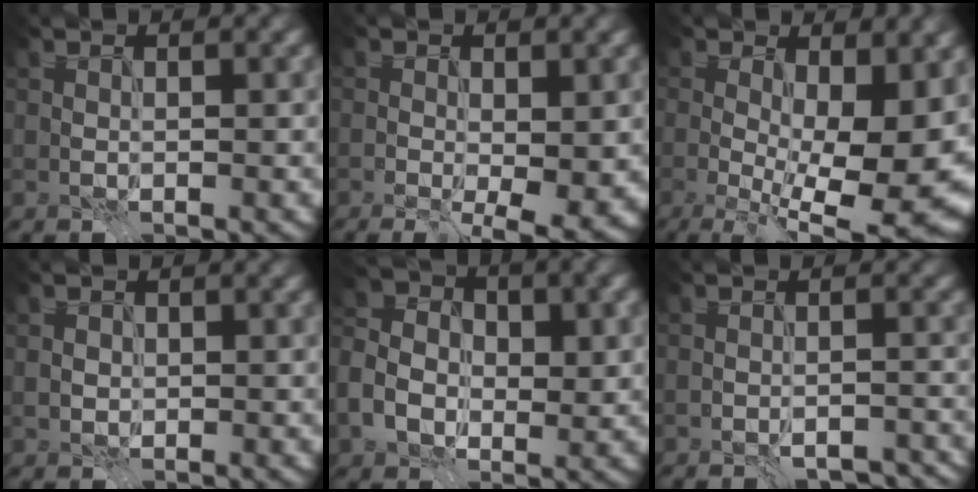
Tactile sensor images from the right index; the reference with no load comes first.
{"total": 3.9, "force": [-0.3, 1.2, 3.7], "torque": [-0.047, -0.008, -0.002]}
{"total": 12.4, "force": [-0.2, 4.8, 11.5], "torque": [-0.154, -0.012, 0.010]}
{"total": 0.7, "force": [0.0, 0.7, 0.1], "torque": [-0.001, -0.001, 0.005]}
{"total": 7.1, "force": [-1.0, 5.4, 4.6], "torque": [-0.075, 0.003, -0.021]}
{"total": 2.0, "force": [-1.6, 0.6, 1.0], "torque": [-0.002, -0.002, -0.018]}